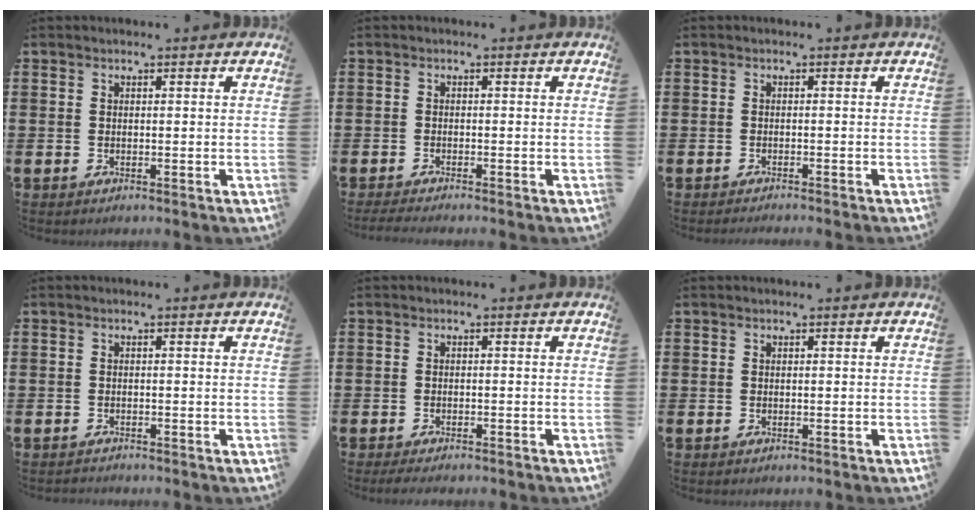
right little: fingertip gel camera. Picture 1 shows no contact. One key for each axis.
{"total": 0.9, "fx": -0.5, "fy": 0.1, "fz": 0.7, "tx": -0.012, "ty": 0.000, "tz": -0.009}
{"total": 0.7, "fx": -0.6, "fy": -0.2, "fz": 0.1, "tx": 0.000, "ty": -0.002, "tz": -0.013}
{"total": 0.5, "fx": -0.5, "fy": 0.1, "fz": -0.1, "tx": 0.000, "ty": -0.001, "tz": -0.011}
{"total": 1.1, "fx": -0.9, "fy": 0.1, "fz": 0.6, "tx": -0.011, "ty": -0.001, "tz": -0.018}
{"total": 0.0}